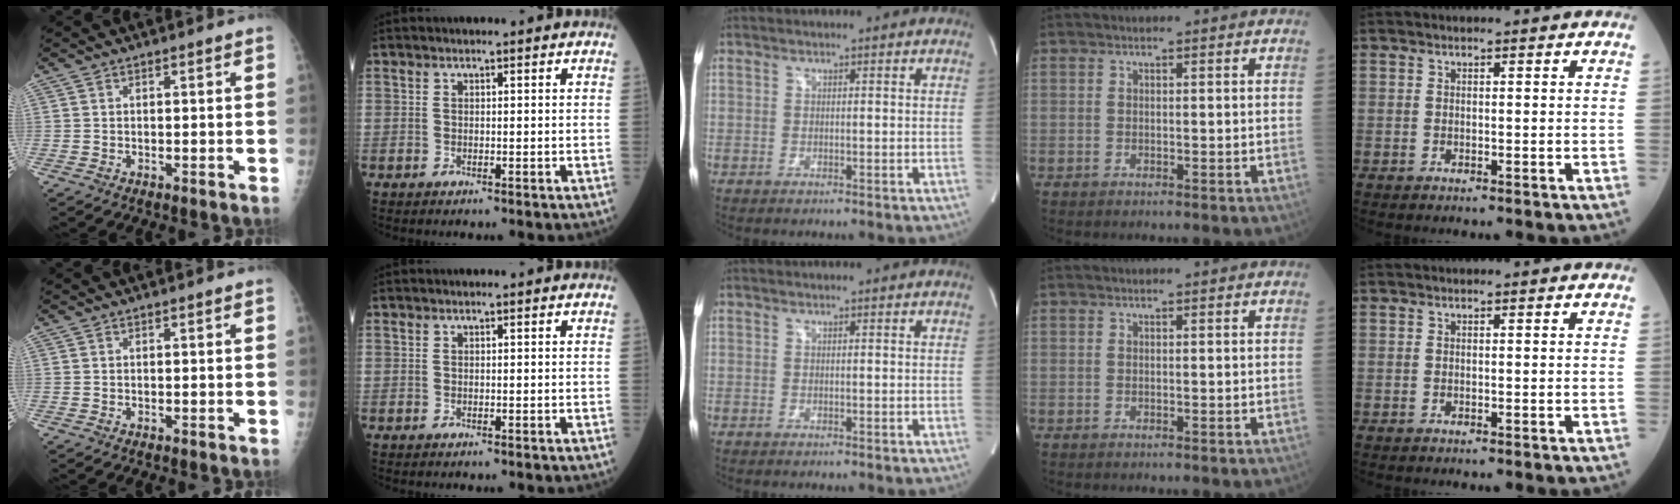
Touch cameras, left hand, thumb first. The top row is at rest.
{}